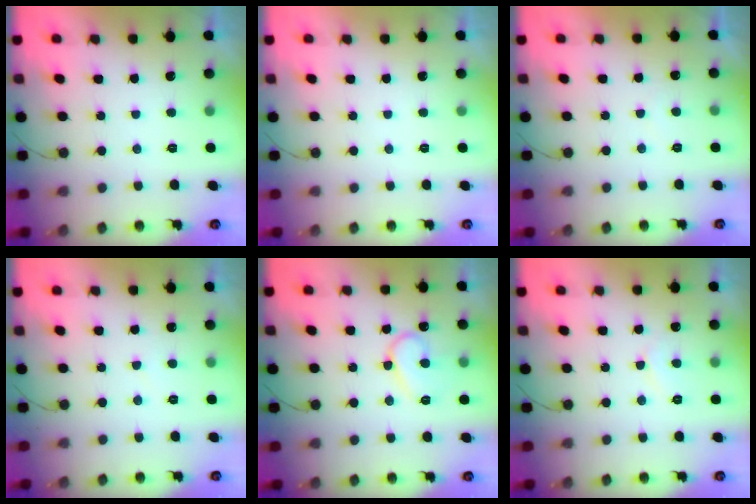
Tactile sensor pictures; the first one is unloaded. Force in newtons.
{"total": 0.0}
{"total": 4.1, "press": 4.1, "slide": 0.1}
{"total": 2.9, "press": 2.9, "slide": 0.2}
{"total": 11.1, "press": 11.0, "slide": 1.1}
{"total": 5.0, "press": 4.9, "slide": 0.5}